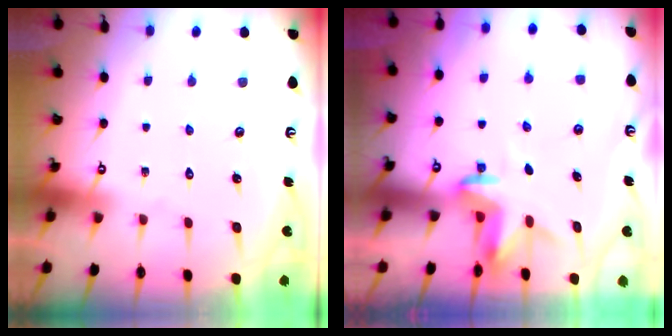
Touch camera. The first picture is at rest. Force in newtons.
{"total": 3.2, "press": 3.2, "slide": 0.3}